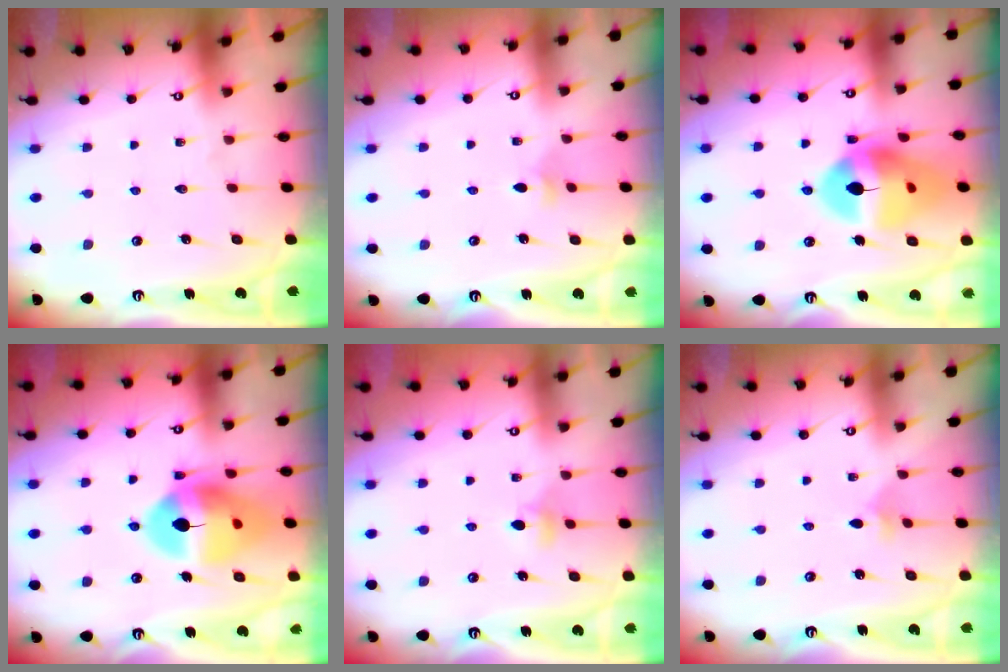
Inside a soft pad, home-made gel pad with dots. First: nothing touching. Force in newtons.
{"total": 3.1, "press": 3.0, "slide": 0.8}
{"total": 17.9, "press": 17.8, "slide": 2.1}
{"total": 15.8, "press": 15.7, "slide": 1.7}
{"total": 4.7, "press": 4.7, "slide": 0.6}
{"total": 2.6, "press": 2.6, "slide": 0.6}